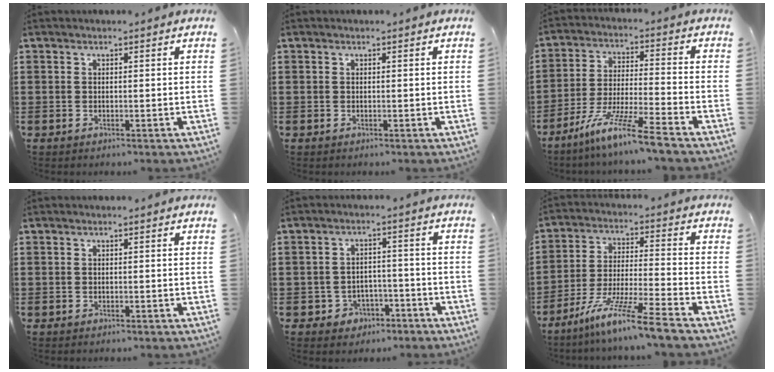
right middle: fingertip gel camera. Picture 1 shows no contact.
{"total": 0.0}
{"total": 9.7, "force": [-7.8, -0.7, 5.7], "torque": [-0.113, -0.009, -0.154]}
{"total": 0.0}
{"total": 3.1, "force": [-2.4, 1.8, 0.4], "torque": [-0.016, 0.007, -0.053]}
{"total": 10.2, "force": [-8.2, -0.8, 6.0], "torque": [-0.117, -0.007, -0.163]}